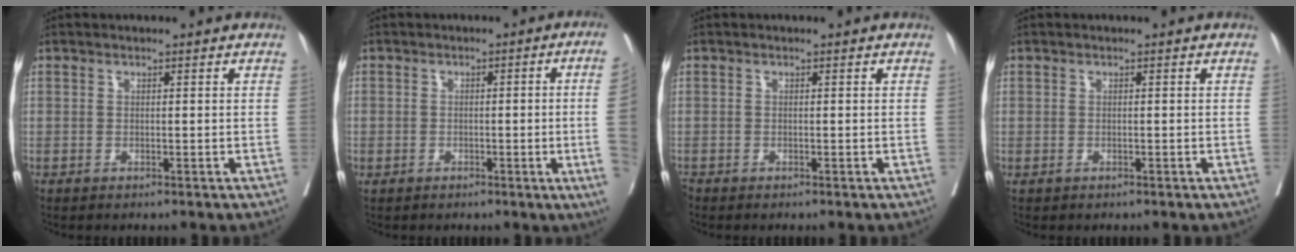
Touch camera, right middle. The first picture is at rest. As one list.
[{"total": 6.9, "force": [-1.0, -1.2, 6.7], "torque": [-0.074, -0.002, -0.014]}, {"total": 0.9, "force": [-0.8, 0.4, 0.2], "torque": [-0.005, -0.004, -0.013]}, {"total": 0.0}]